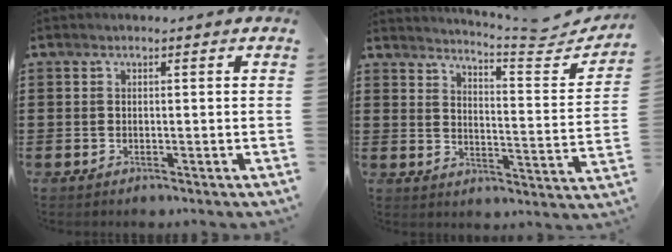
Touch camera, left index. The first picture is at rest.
{"total": 4.7, "force": [4.3, -0.5, 1.8], "torque": [-0.043, -0.044, 0.065]}